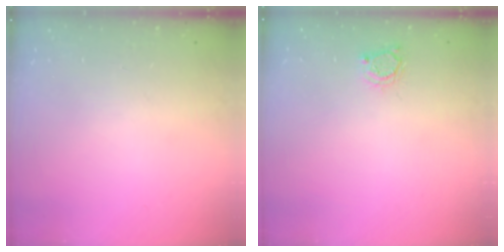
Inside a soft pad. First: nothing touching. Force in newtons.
{"total": 2.8, "press": 2.8, "slide": 0.4}